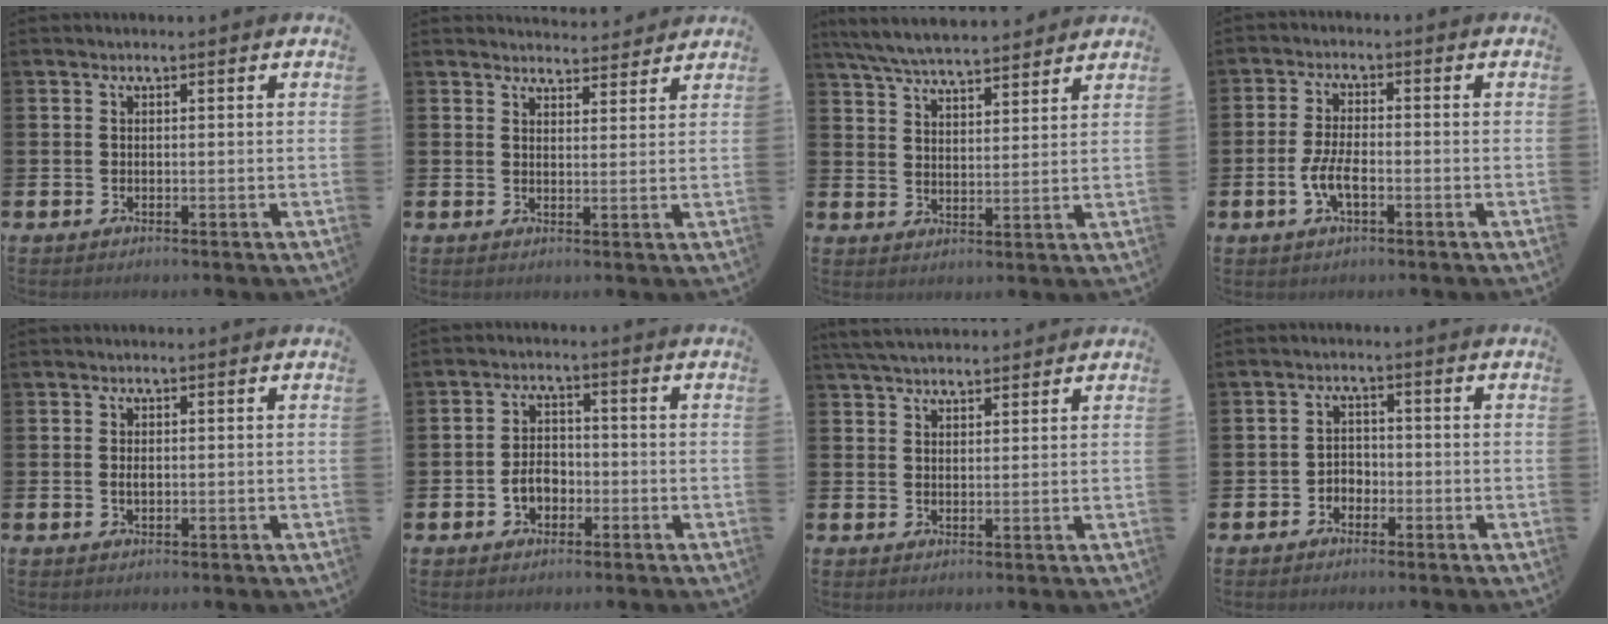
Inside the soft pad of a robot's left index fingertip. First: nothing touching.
{"total": 3.7, "force": [3.6, 0.5, -0.2], "torque": [0.008, -0.024, 0.064]}
{"total": 6.5, "force": [6.3, 0.6, 1.4], "torque": [-0.052, -0.029, 0.115]}
{"total": 4.4, "force": [-1.4, 1.7, 3.8], "torque": [-0.079, 0.003, -0.029]}
{"total": 0.9, "force": [0.1, 0.5, 0.7], "torque": [-0.010, 0.002, -0.002]}
{"total": 3.5, "force": [-1.3, 2.6, 2.0], "torque": [-0.027, 0.000, -0.031]}
{"total": 4.1, "force": [3.9, 0.8, 1.0], "torque": [-0.024, -0.011, 0.072]}
{"total": 2.2, "force": [-1.6, 1.5, 0.4], "torque": [-0.014, 0.006, -0.036]}